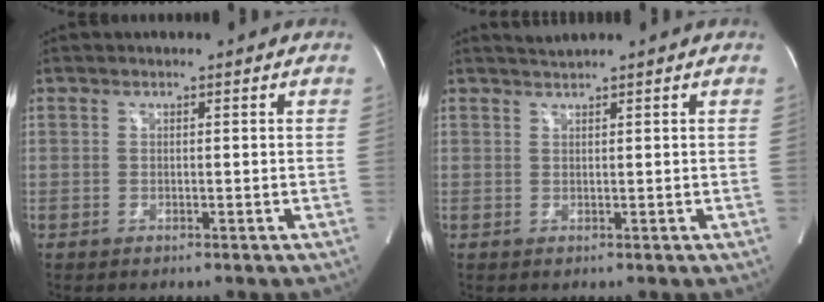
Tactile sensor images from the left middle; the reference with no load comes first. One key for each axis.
{"total": 1.2, "fx": 1.1, "fy": -0.6, "fz": 0.0, "tx": -0.005, "ty": 0.000, "tz": 0.027}